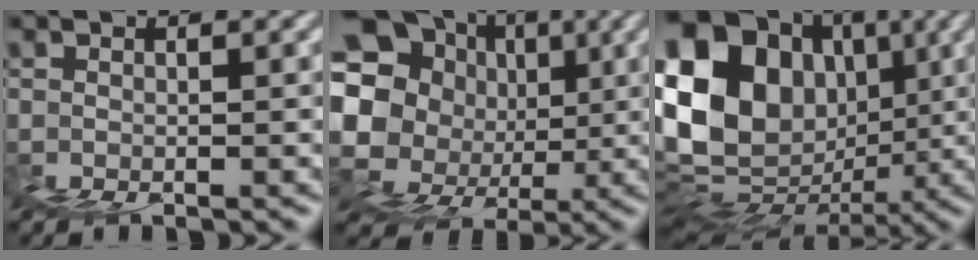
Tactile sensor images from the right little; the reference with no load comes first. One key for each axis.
{"total": 17.0, "fx": 5.1, "fy": 14.6, "fz": 7.2, "tx": -0.172, "ty": 0.026, "tz": 0.083}
{"total": 17.3, "fx": 4.3, "fy": 14.0, "fz": 9.2, "tx": -0.172, "ty": 0.033, "tz": 0.090}